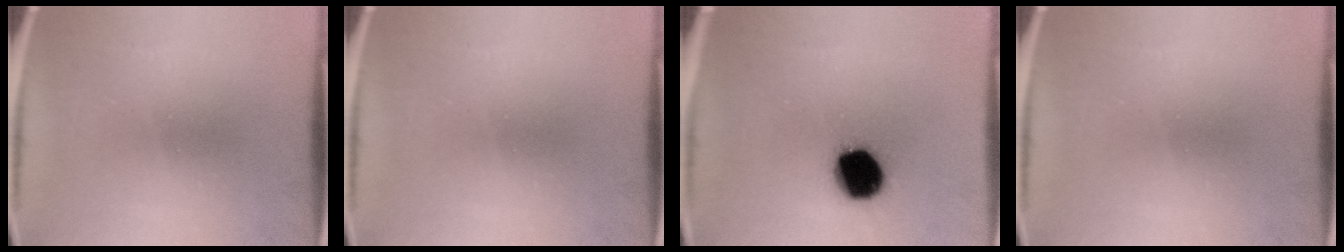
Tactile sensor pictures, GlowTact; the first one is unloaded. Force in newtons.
{"total": 0.0}
{"total": 14.6}
{"total": 0.0}